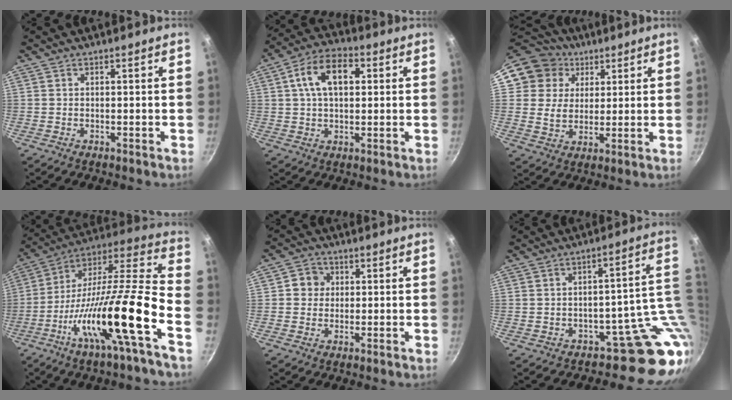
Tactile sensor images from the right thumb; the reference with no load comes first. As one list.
[{"total": 11.6, "force": [2.8, 7.0, 8.9], "torque": [-0.131, 0.020, 0.036]}, {"total": 12.3, "force": [5.5, 10.4, 3.3], "torque": [-0.031, 0.002, 0.088]}, {"total": 23.3, "force": [-9.9, 2.8, 20.9], "torque": [-0.324, 0.044, -0.181]}, {"total": 4.3, "force": [0.6, 4.1, 1.3], "torque": [0.008, 0.005, 0.001]}, {"total": 11.4, "force": [-1.8, 8.0, 7.9], "torque": [-0.025, 0.030, -0.023]}]